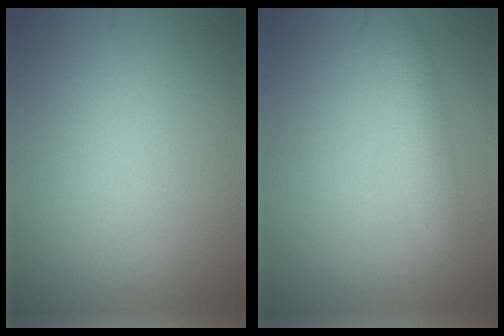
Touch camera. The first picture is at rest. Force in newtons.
{"total": 2.0, "press": 1.9, "slide": 0.2}